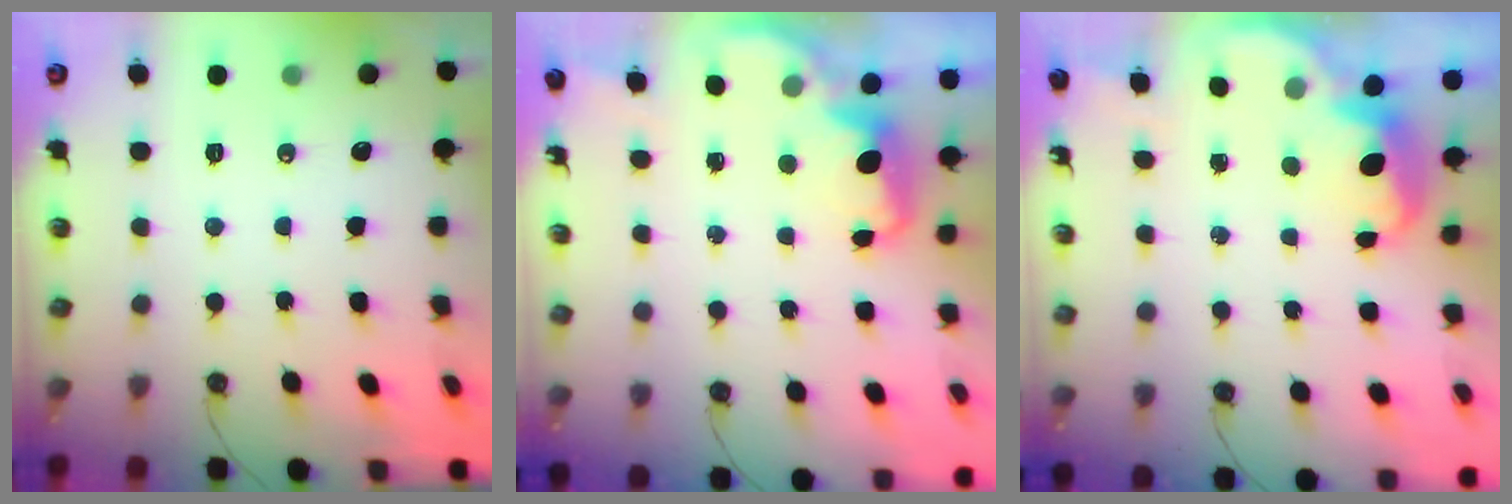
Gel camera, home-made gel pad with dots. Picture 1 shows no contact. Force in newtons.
{"total": 2.3, "press": 2.3, "slide": 0.5}
{"total": 3.8, "press": 3.6, "slide": 0.9}